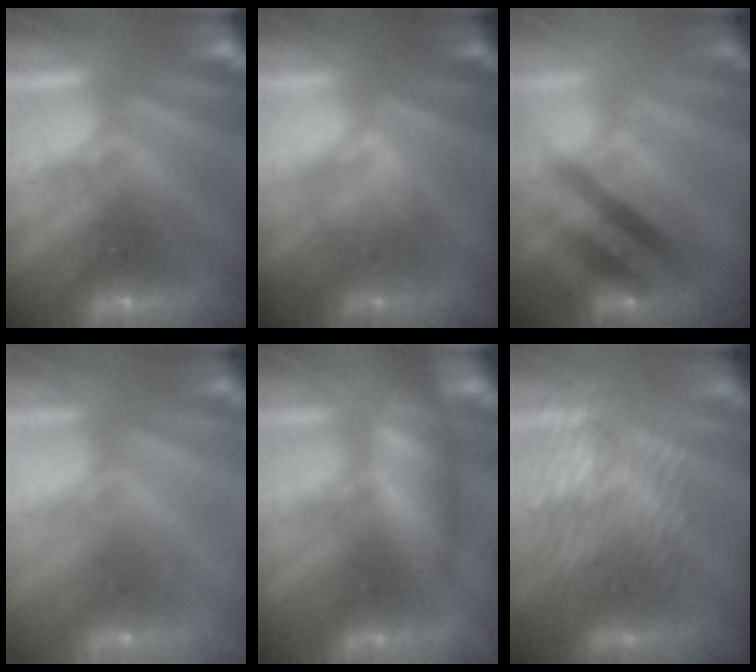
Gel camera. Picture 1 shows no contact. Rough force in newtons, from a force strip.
{"total": 2.0}
{"total": 2.5}
{"total": 9.3}
{"total": 4.9}
{"total": 3.7}